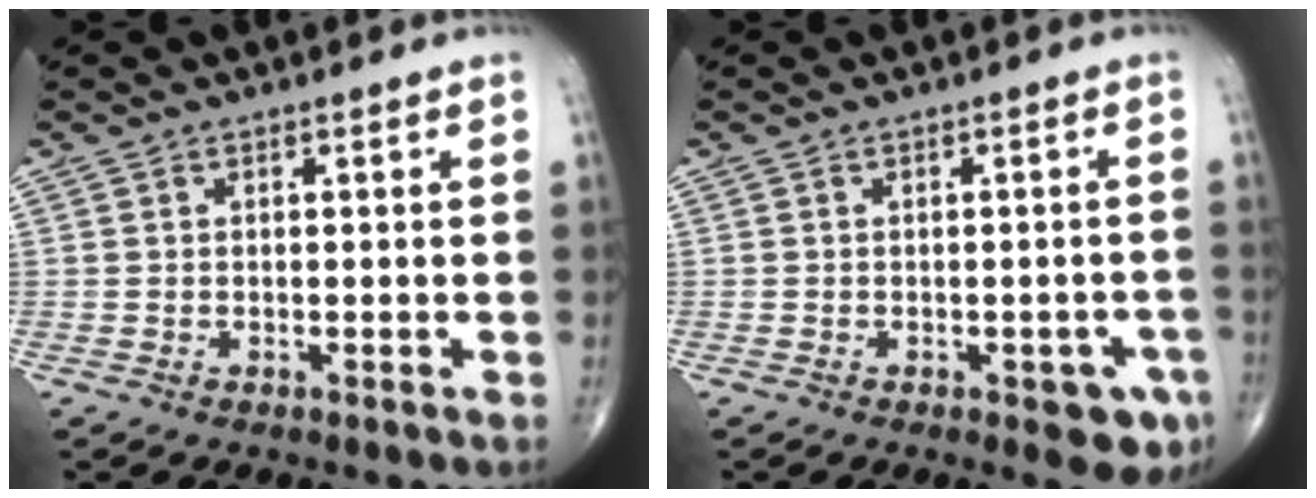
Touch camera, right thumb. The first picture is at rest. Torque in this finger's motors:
{"motor_torque": [1.09, 0.94, 0.47, -0.72, 0.16]}